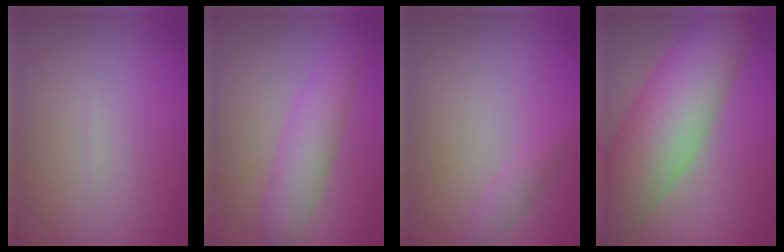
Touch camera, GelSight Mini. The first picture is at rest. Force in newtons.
{"total": 4.1, "press": 4.1, "slide": 0.2}
{"total": 1.4, "press": 1.4, "slide": 0.1}
{"total": 10.5, "press": 10.5, "slide": 0.8}